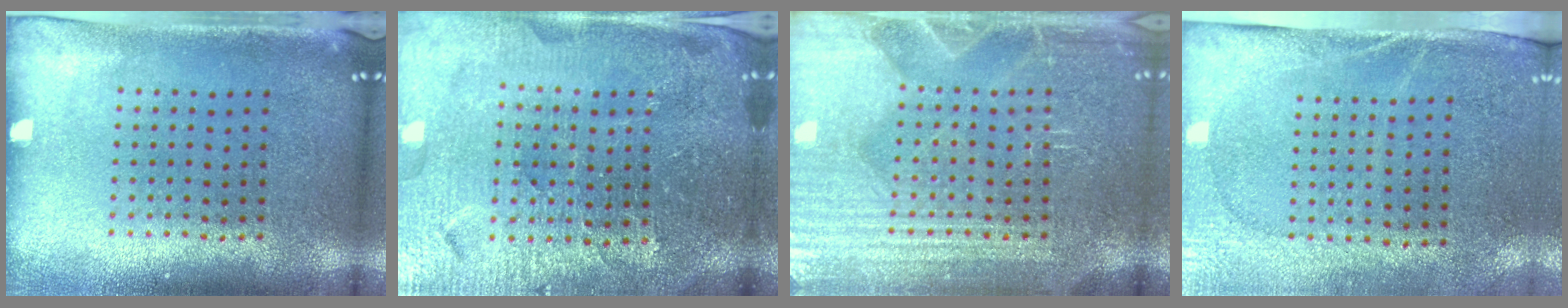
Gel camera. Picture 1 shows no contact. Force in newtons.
{"total": 4.9, "press": 4.6, "slide": 1.7}
{"total": 5.6, "press": 5.5, "slide": 0.9}
{"total": 2.7, "press": 2.2, "slide": 1.5}